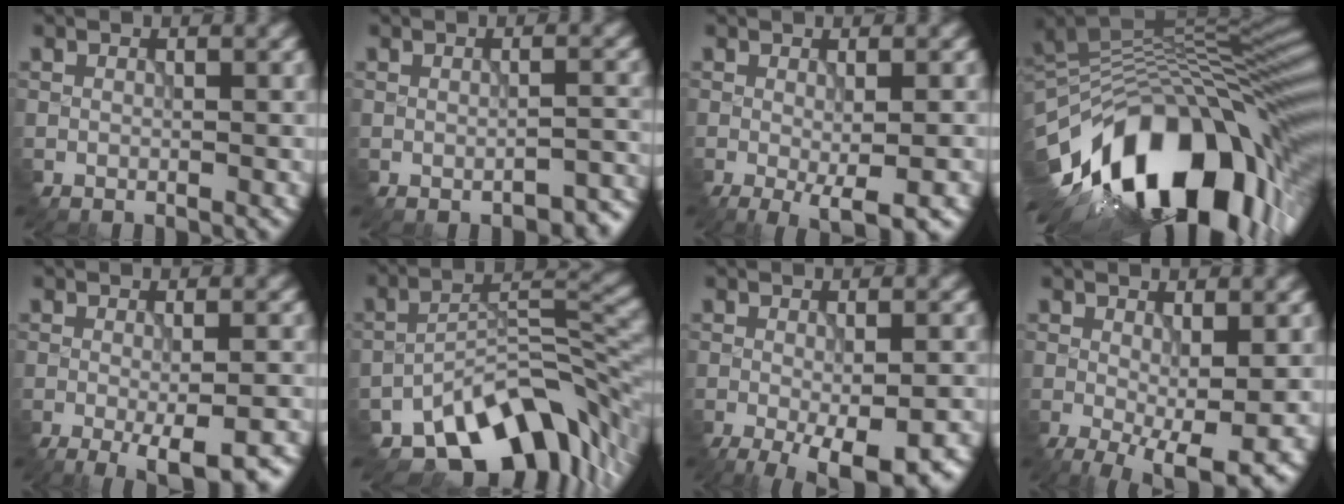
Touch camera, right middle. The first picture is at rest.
{"total": 2.1, "force": [-1.7, 0.5, 1.0], "torque": [-0.015, 0.001, -0.022]}
{"total": 3.3, "force": [-0.9, 0.3, 3.1], "torque": [-0.055, -0.008, -0.012]}
{"total": 17.6, "force": [-7.3, 8.7, 13.4], "torque": [-0.210, 0.005, -0.126]}
{"total": 6.2, "force": [-2.9, 1.6, 5.3], "torque": [-0.076, -0.006, -0.035]}
{"total": 11.2, "force": [-7.6, 4.8, 6.7], "torque": [-0.090, 0.003, -0.142]}
{"total": 7.3, "force": [-3.7, 1.9, 6.0], "torque": [-0.096, -0.012, -0.053]}
{"total": 5.2, "force": [-1.4, 1.3, 4.9], "torque": [-0.079, -0.019, -0.016]}